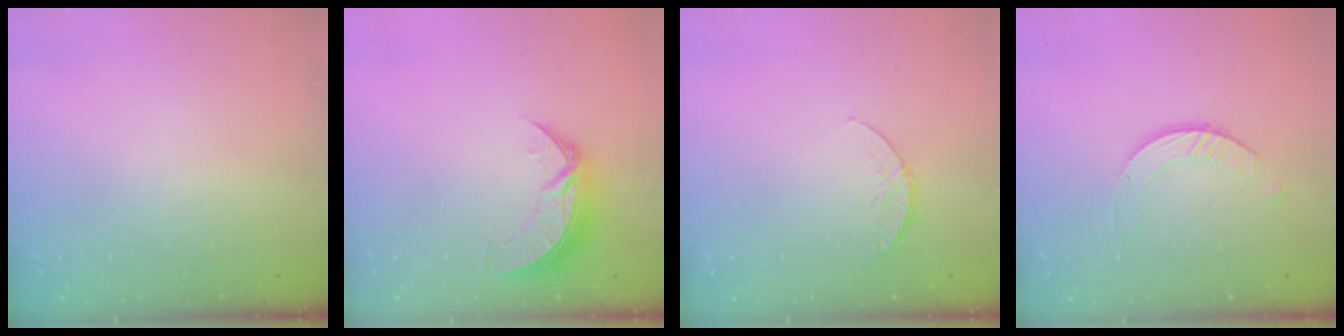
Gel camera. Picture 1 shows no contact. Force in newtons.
{"total": 7.9, "press": 7.9, "slide": 0.3}
{"total": 5.7, "press": 5.7, "slide": 0.7}
{"total": 2.4, "press": 2.4, "slide": 0.3}